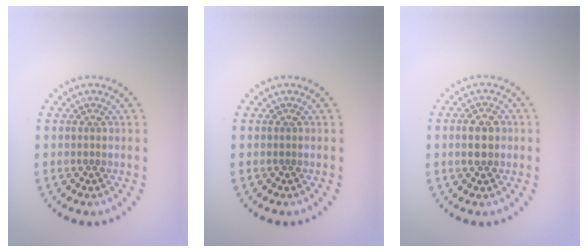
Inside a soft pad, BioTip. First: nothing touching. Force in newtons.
{"total": 0.0}
{"total": 2.6, "press": 2.6, "slide": 0.1}